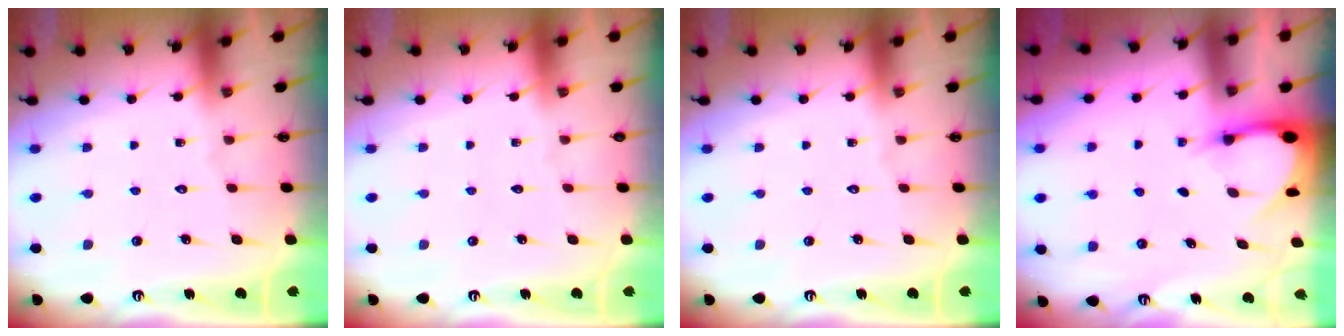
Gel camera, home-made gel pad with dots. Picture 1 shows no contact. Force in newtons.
{"total": 0.0}
{"total": 0.0}
{"total": 3.2, "press": 3.2, "slide": 0.3}